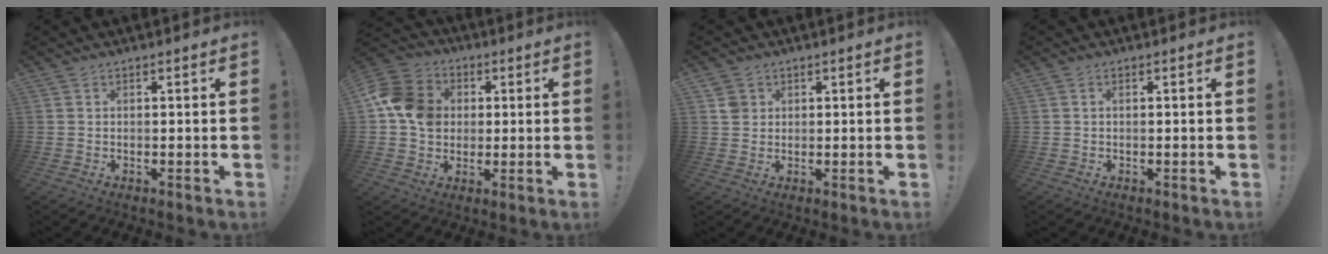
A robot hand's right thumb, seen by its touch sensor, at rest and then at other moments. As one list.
[{"total": 13.6, "force": [1.5, 11.2, 7.5], "torque": [-0.125, 0.007, 0.032]}, {"total": 2.9, "force": [1.3, 2.5, 0.8], "torque": [-0.005, -0.003, 0.023]}, {"total": 0.6, "force": [0.0, 0.0, 0.6], "torque": [-0.014, 0.002, 0.000]}]